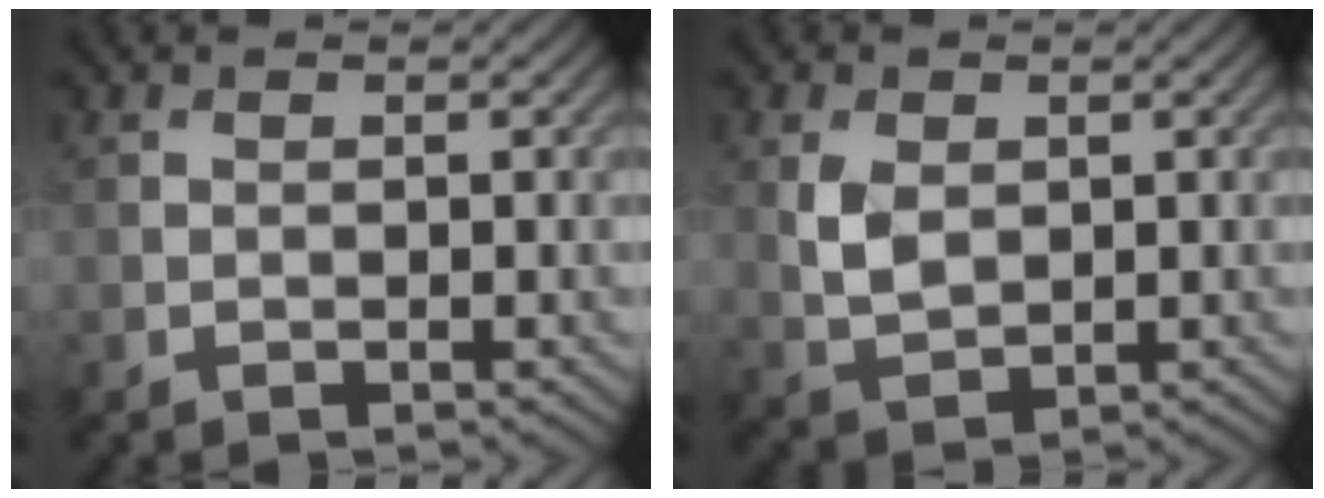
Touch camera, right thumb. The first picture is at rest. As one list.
[{"total": 3.7, "force": [0.8, 2.5, 2.6], "torque": [-0.063, -0.002, 0.018]}]